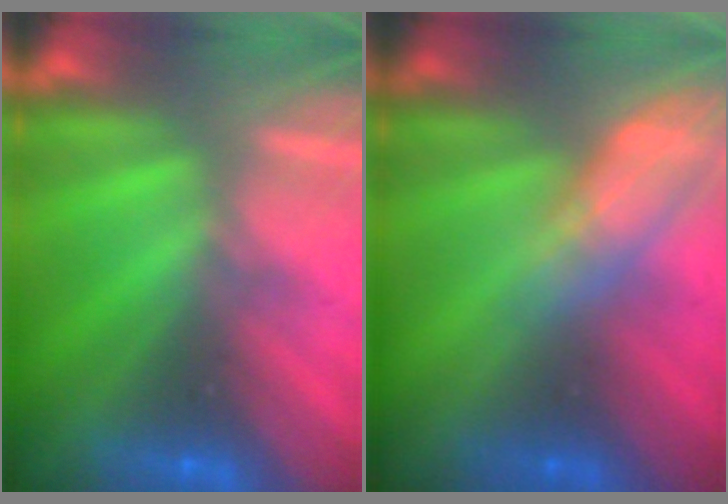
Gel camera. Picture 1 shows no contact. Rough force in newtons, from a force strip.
{"total": 2.6}